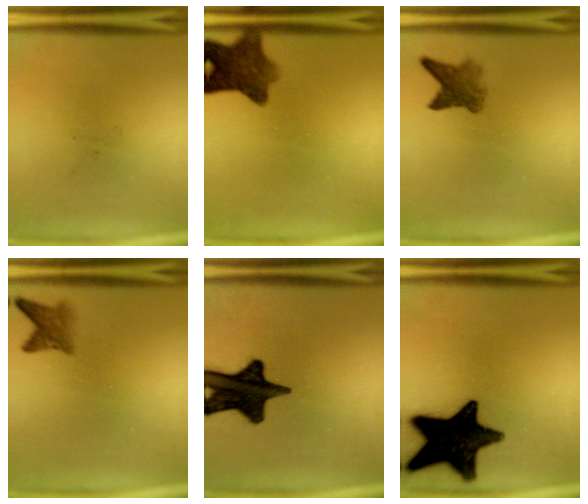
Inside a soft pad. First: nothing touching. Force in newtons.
{"total": 8.5}
{"total": 3.9}
{"total": 2.8}
{"total": 17.1}
{"total": 19.0}